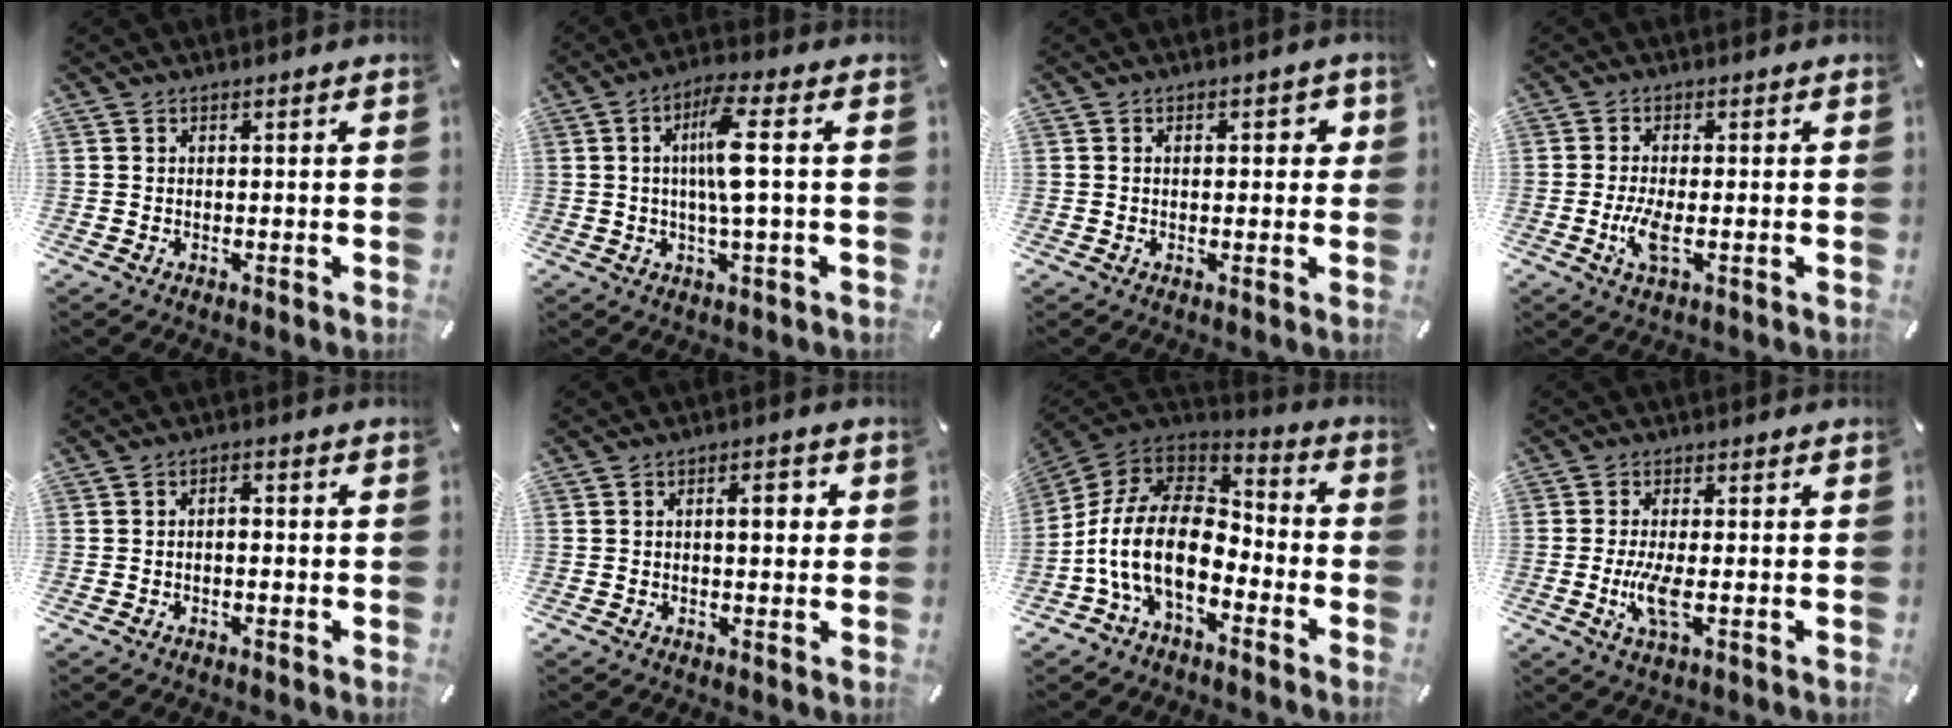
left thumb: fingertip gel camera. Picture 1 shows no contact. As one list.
[{"total": 10.0, "force": [1.0, 1.5, 9.8], "torque": [-0.195, -0.001, 0.010]}, {"total": 2.9, "force": [0.2, 1.5, 2.5], "torque": [-0.025, 0.001, -0.005]}, {"total": 5.1, "force": [-1.0, 1.5, 4.8], "torque": [-0.114, -0.013, -0.025]}, {"total": 2.2, "force": [-0.9, 1.1, 1.7], "torque": [-0.031, 0.009, -0.019]}, {"total": 4.8, "force": [0.6, 2.2, 4.2], "torque": [-0.060, 0.002, 0.001]}, {"total": 18.2, "force": [-6.3, 11.0, 13.1], "torque": [-0.274, 0.025, -0.107]}, {"total": 6.3, "force": [-1.1, 1.8, 5.9], "torque": [-0.140, -0.019, -0.026]}]